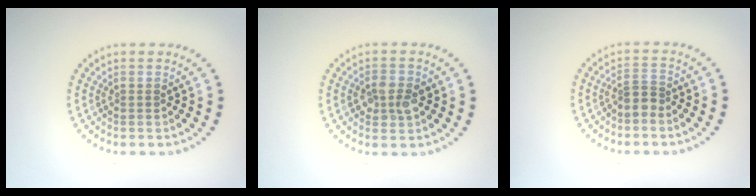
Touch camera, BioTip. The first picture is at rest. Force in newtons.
{"total": 2.5, "press": 2.5, "slide": 0.5}
{"total": 1.6, "press": 1.1, "slide": 1.1}